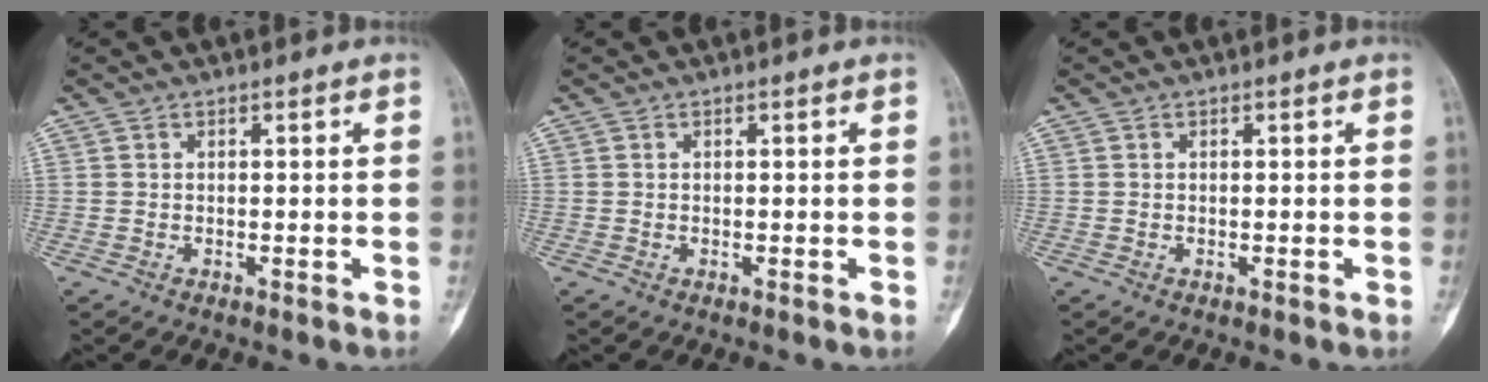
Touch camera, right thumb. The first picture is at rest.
{"total": 0.0}
{"total": 0.0}